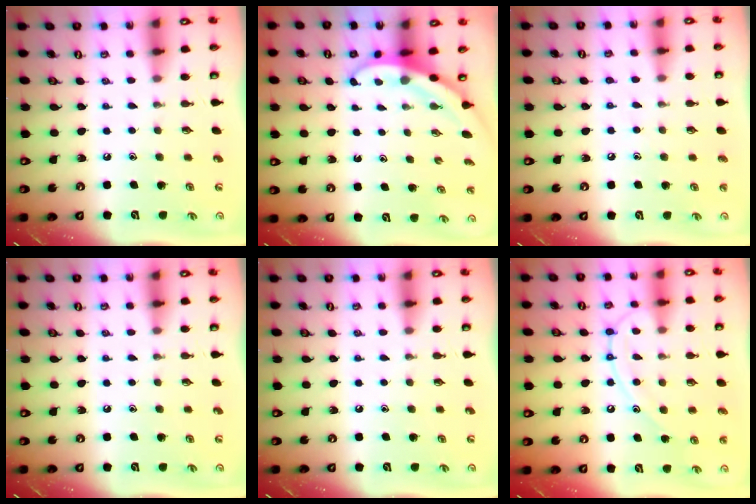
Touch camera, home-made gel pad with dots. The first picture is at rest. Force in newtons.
{"total": 3.1, "press": 3.1, "slide": 0.2}
{"total": 5.6, "press": 5.6, "slide": 0.6}
{"total": 0.0}
{"total": 0.0}
{"total": 13.0, "press": 13.0, "slide": 1.2}